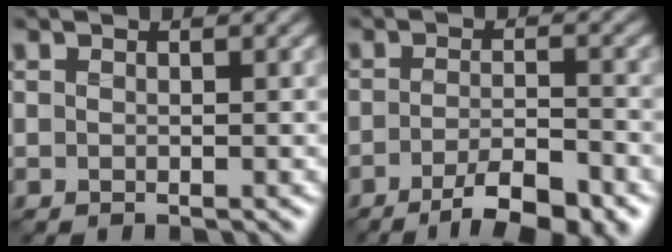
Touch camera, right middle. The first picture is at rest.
{"total": 6.3, "force": [-3.9, 1.6, 4.7], "torque": [-0.075, -0.004, -0.061]}